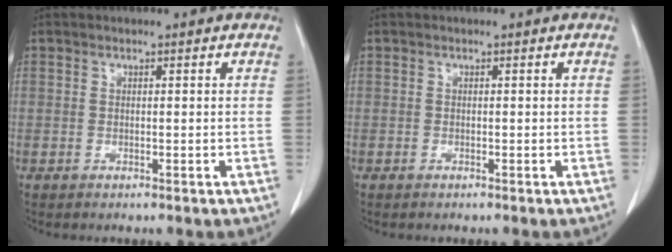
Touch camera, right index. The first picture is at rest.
{"total": 0.0}